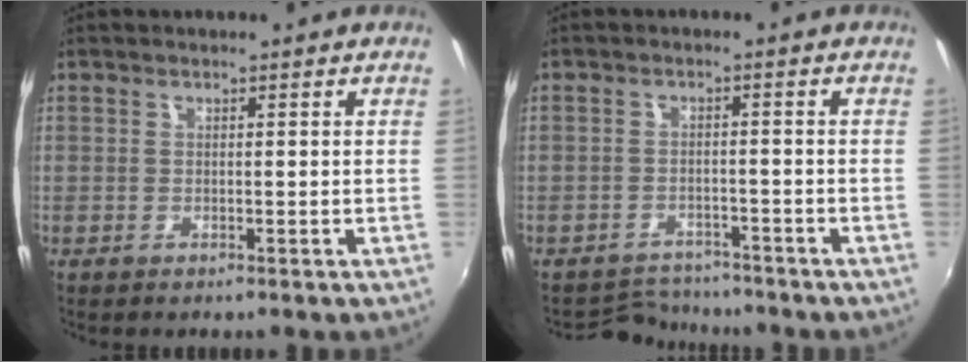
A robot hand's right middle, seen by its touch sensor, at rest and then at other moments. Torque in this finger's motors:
{"motor_torque": [-0.57, -0.42, -0.18, -0.06]}